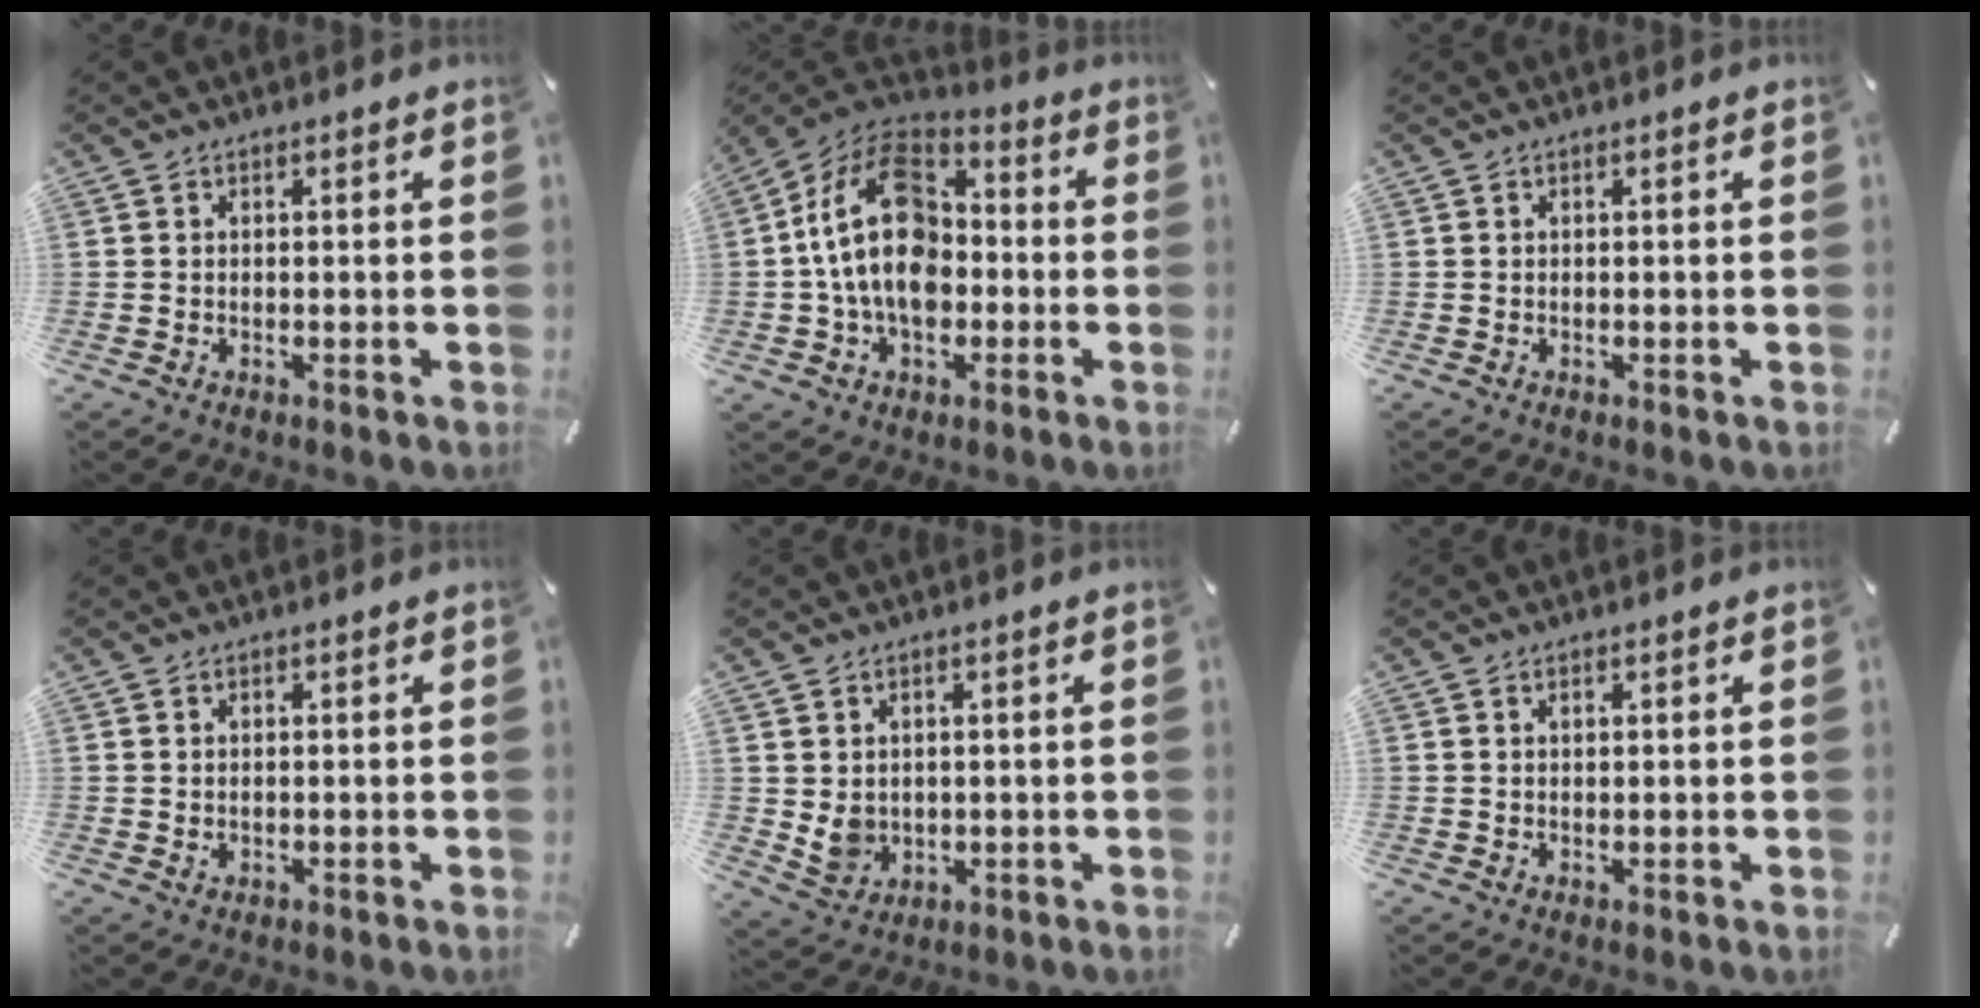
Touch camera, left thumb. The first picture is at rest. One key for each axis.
{"total": 19.2, "fx": -1.1, "fy": 14.0, "fz": 13.0, "tx": -0.260, "ty": 0.014, "tz": -0.025}
{"total": 0.0}
{"total": 0.7, "fx": 0.2, "fy": 0.6, "fz": 0.3, "tx": 0.001, "ty": 0.000, "tz": 0.002}
{"total": 5.0, "fx": 1.3, "fy": 4.7, "fz": 1.3, "tx": -0.029, "ty": -0.007, "tz": 0.025}
{"total": 0.8, "fx": 0.4, "fy": 0.4, "fz": 0.6, "tx": -0.011, "ty": 0.001, "tz": 0.007}